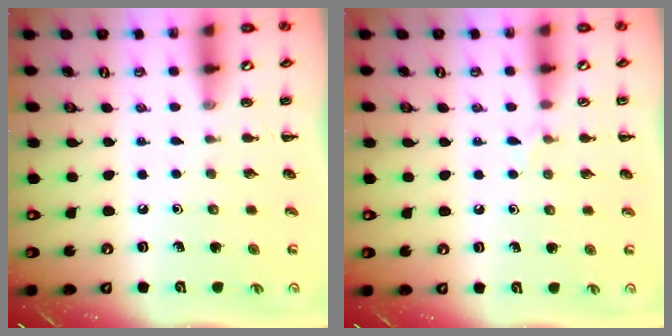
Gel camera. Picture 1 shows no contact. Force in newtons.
{"total": 4.2, "press": 3.9, "slide": 1.5}